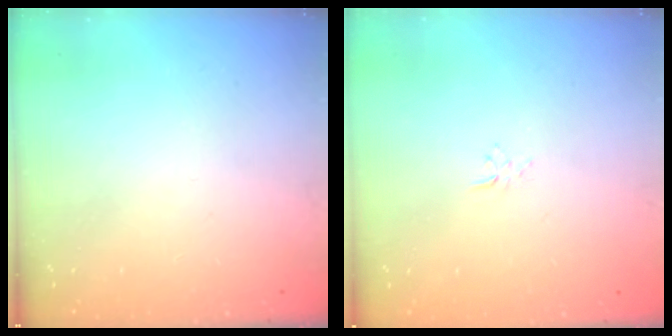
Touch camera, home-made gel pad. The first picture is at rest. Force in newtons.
{"total": 2.9, "press": 2.9, "slide": 0.3}